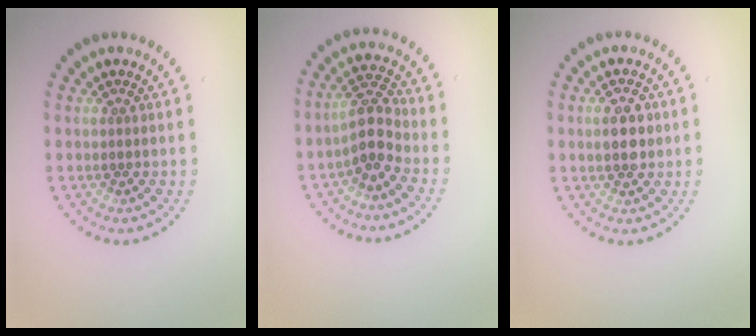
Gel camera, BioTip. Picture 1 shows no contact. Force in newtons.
{"total": 2.9, "press": 2.5, "slide": 1.4}
{"total": 3.4, "press": 3.4, "slide": 0.2}